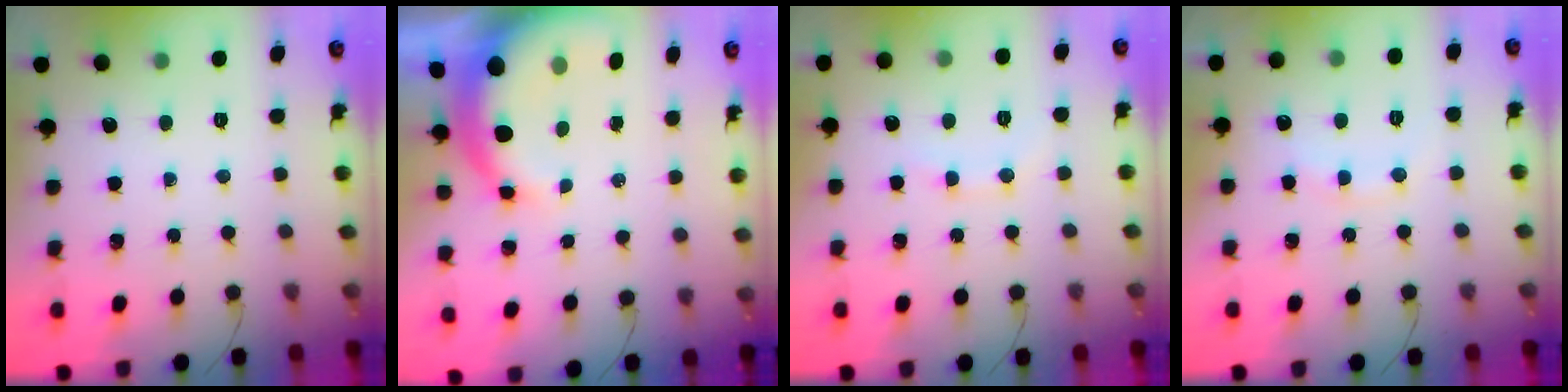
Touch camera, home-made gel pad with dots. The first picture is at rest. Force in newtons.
{"total": 8.4, "press": 8.2, "slide": 1.4}
{"total": 5.9, "press": 5.7, "slide": 1.6}
{"total": 8.3, "press": 8.2, "slide": 1.2}